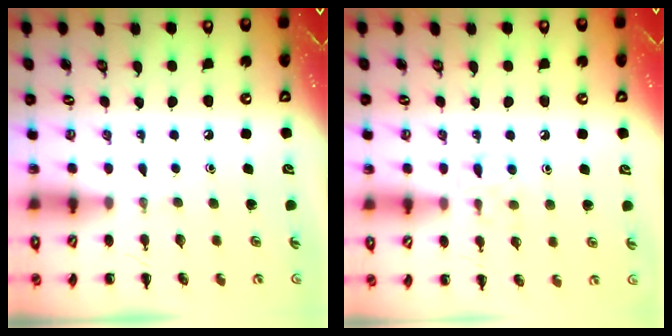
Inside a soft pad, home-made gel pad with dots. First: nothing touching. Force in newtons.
{"total": 6.5, "press": 6.3, "slide": 1.5}